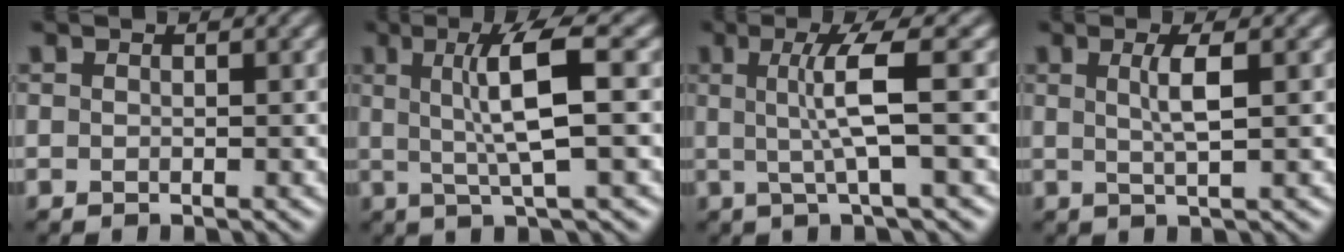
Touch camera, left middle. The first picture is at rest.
{"total": 5.9, "force": [0.9, 0.9, 5.7], "torque": [-0.103, 0.006, 0.018]}
{"total": 4.6, "force": [0.4, 0.5, 4.5], "torque": [-0.084, 0.002, 0.008]}
{"total": 2.7, "force": [0.6, 0.6, 2.6], "torque": [-0.044, 0.002, 0.007]}